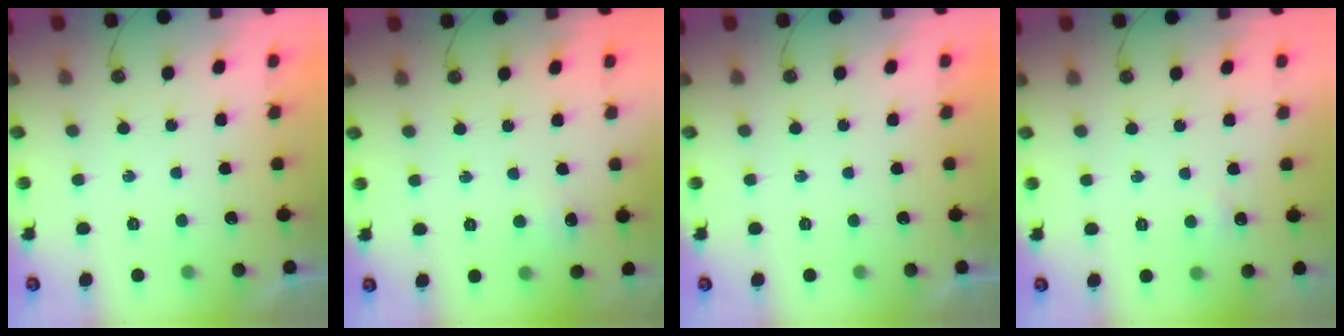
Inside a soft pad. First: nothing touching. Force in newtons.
{"total": 4.2, "press": 4.2, "slide": 0.5}
{"total": 0.0}
{"total": 2.7, "press": 2.7, "slide": 0.6}